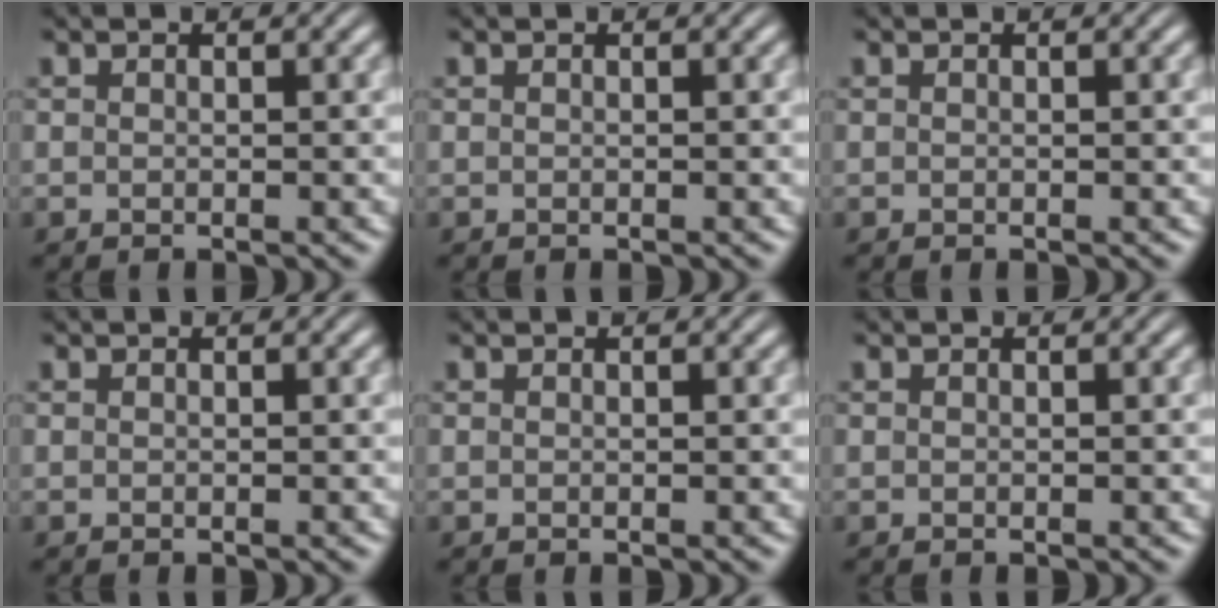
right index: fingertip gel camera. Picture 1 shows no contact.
{"total": 0.0}
{"total": 0.0}
{"total": 0.0}
{"total": 0.0}
{"total": 0.0}